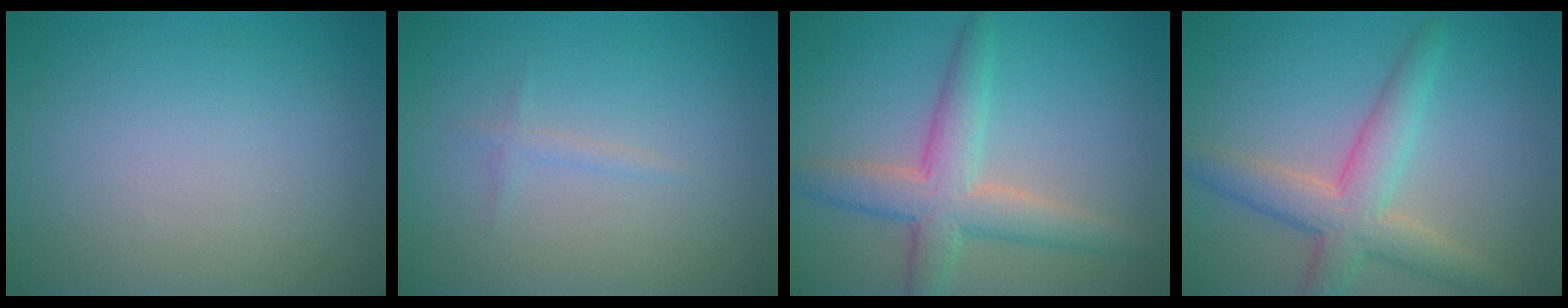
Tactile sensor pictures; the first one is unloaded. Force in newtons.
{"total": 0.8, "press": 0.8, "slide": 0.0}
{"total": 5.0, "press": 5.0, "slide": 0.3}
{"total": 5.0, "press": 5.0, "slide": 0.3}